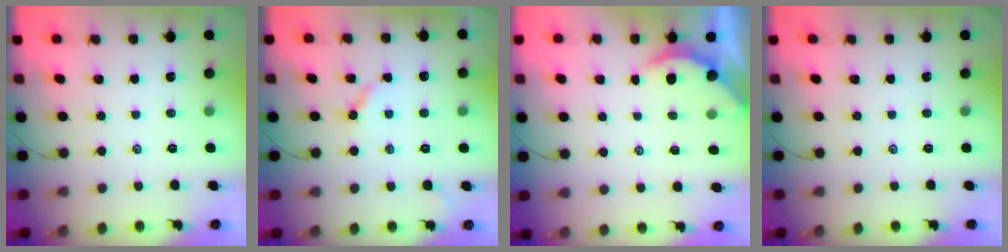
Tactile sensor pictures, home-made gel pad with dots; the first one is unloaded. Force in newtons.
{"total": 4.3, "press": 4.2, "slide": 0.8}
{"total": 2.4, "press": 2.3, "slide": 0.4}
{"total": 0.0}